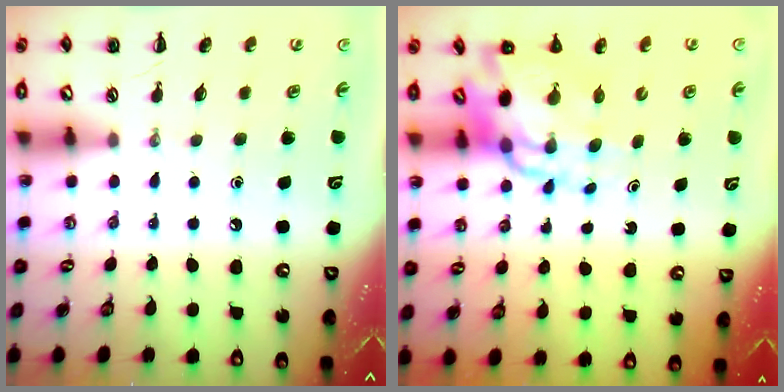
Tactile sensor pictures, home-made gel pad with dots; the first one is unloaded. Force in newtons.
{"total": 13.2, "press": 12.5, "slide": 4.2}